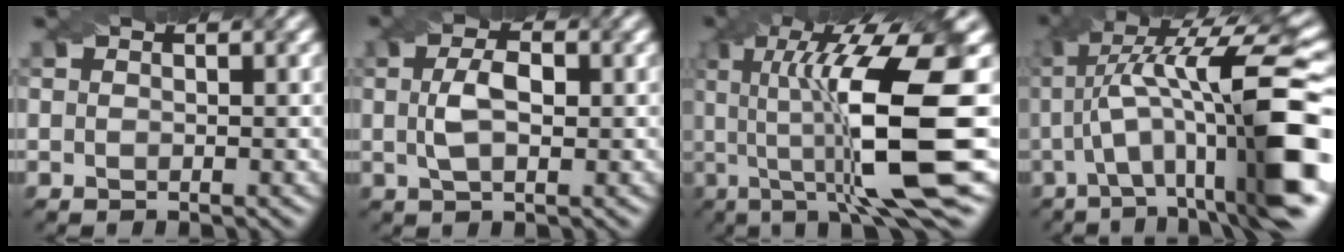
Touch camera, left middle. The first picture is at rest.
{"total": 3.3, "force": [0.3, 1.5, 2.9], "torque": [-0.064, 0.004, 0.003]}
{"total": 13.2, "force": [-0.3, 2.7, 12.9], "torque": [-0.199, 0.007, -0.009]}
{"total": 14.8, "force": [1.2, 3.8, 14.2], "torque": [-0.224, 0.026, 0.032]}